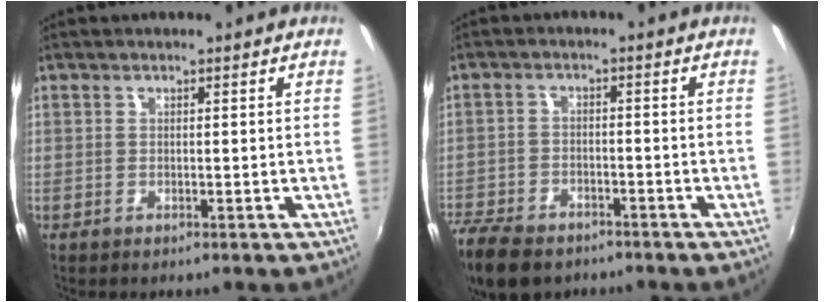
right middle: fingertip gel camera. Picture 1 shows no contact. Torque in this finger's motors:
{"motor_torque": [1.07, -1.07, 0.15, 0.09]}